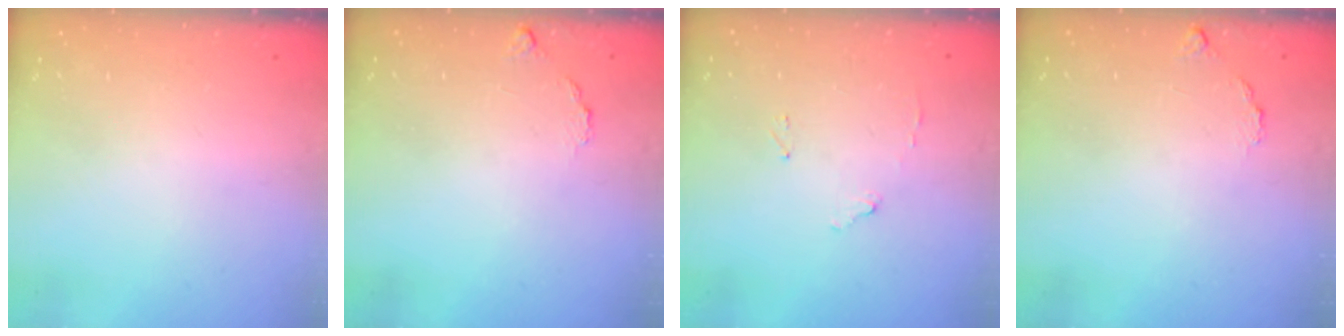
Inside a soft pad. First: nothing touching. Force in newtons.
{"total": 5.2, "press": 5.2, "slide": 0.3}
{"total": 7.5, "press": 7.5, "slide": 0.5}
{"total": 5.2, "press": 5.2, "slide": 0.3}